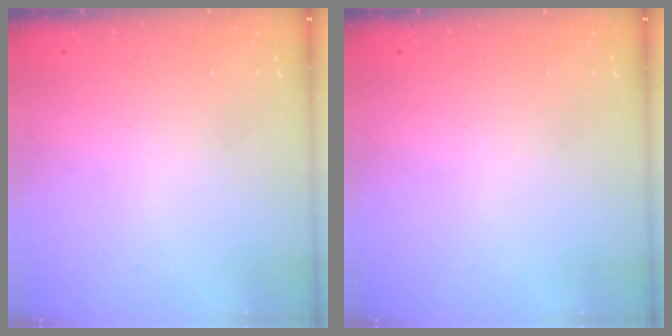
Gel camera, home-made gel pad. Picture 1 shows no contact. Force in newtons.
{"total": 0.0}